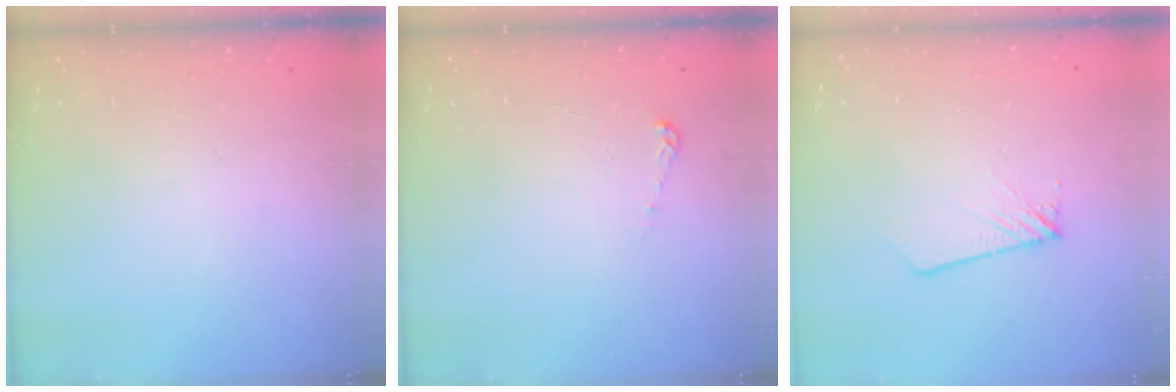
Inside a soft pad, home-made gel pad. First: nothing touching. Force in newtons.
{"total": 3.9, "press": 3.9, "slide": 0.3}
{"total": 1.7, "press": 1.7, "slide": 0.1}